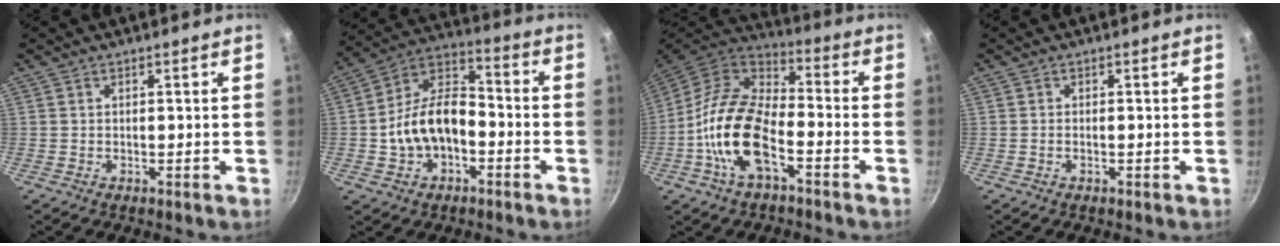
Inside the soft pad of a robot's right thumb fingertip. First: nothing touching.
{"total": 14.2, "force": [-3.2, 9.3, 10.2], "torque": [-0.160, 0.050, -0.067]}
{"total": 17.3, "force": [-5.7, 8.8, 13.8], "torque": [-0.251, 0.042, -0.121]}
{"total": 0.6, "force": [-0.3, 0.2, 0.5], "torque": [-0.013, 0.005, -0.008]}